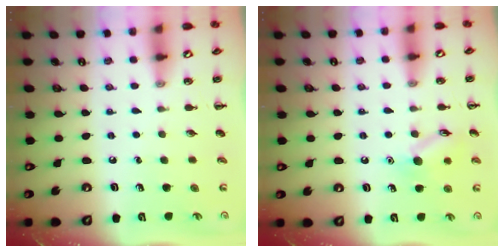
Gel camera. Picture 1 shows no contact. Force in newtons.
{"total": 9.5, "press": 9.5, "slide": 0.8}